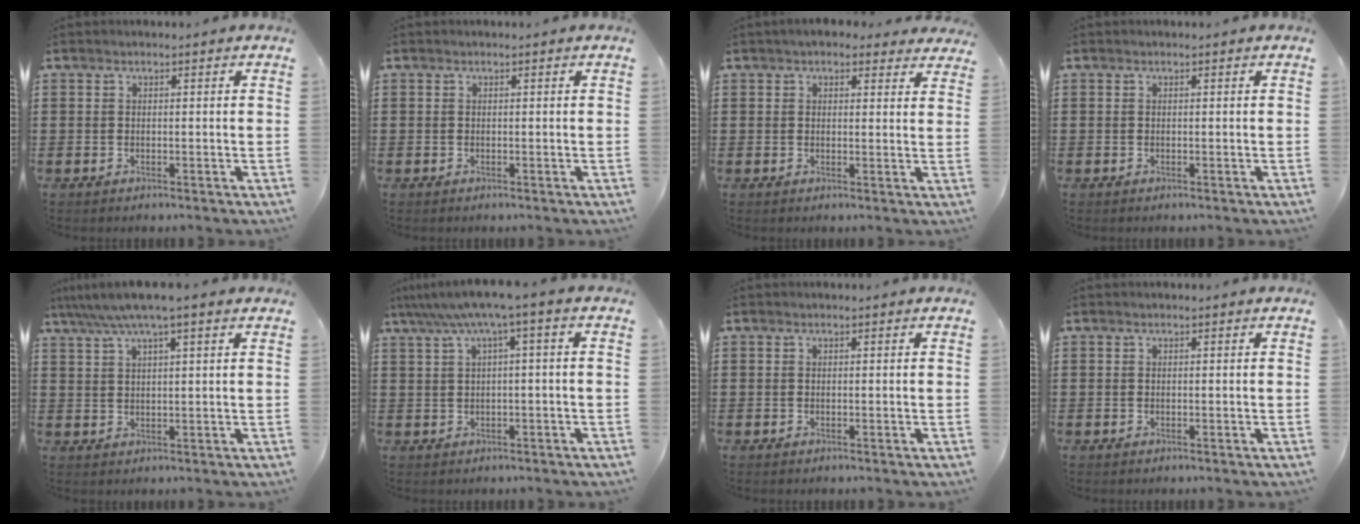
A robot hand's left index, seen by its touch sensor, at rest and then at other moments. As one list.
[{"total": 0.0}, {"total": 3.0, "force": [2.5, 1.2, 1.1], "torque": [-0.028, -0.001, 0.046]}, {"total": 0.0}, {"total": 5.1, "force": [3.6, 0.1, 3.6], "torque": [-0.079, -0.005, 0.061]}, {"total": 4.8, "force": [1.1, -0.2, 4.6], "torque": [-0.090, -0.010, 0.016]}, {"total": 0.0}, {"total": 0.0}]